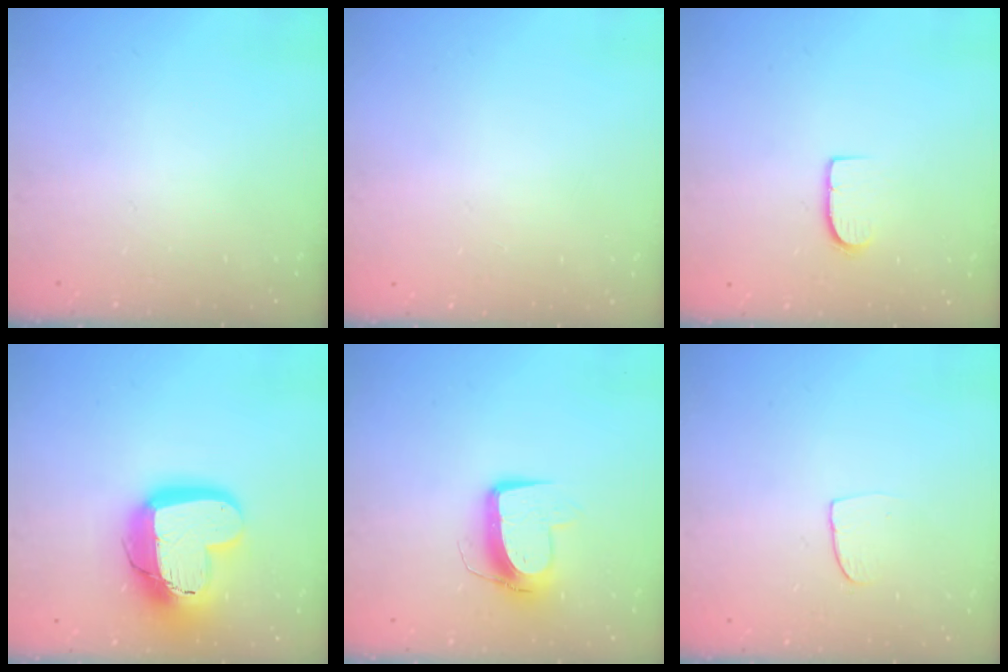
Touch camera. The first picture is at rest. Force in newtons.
{"total": 0.5, "press": 0.5, "slide": 0.1}
{"total": 6.6, "press": 6.6, "slide": 0.5}
{"total": 19.5, "press": 19.5, "slide": 1.6}
{"total": 10.8, "press": 10.8, "slide": 0.7}
{"total": 6.0, "press": 6.0, "slide": 0.4}